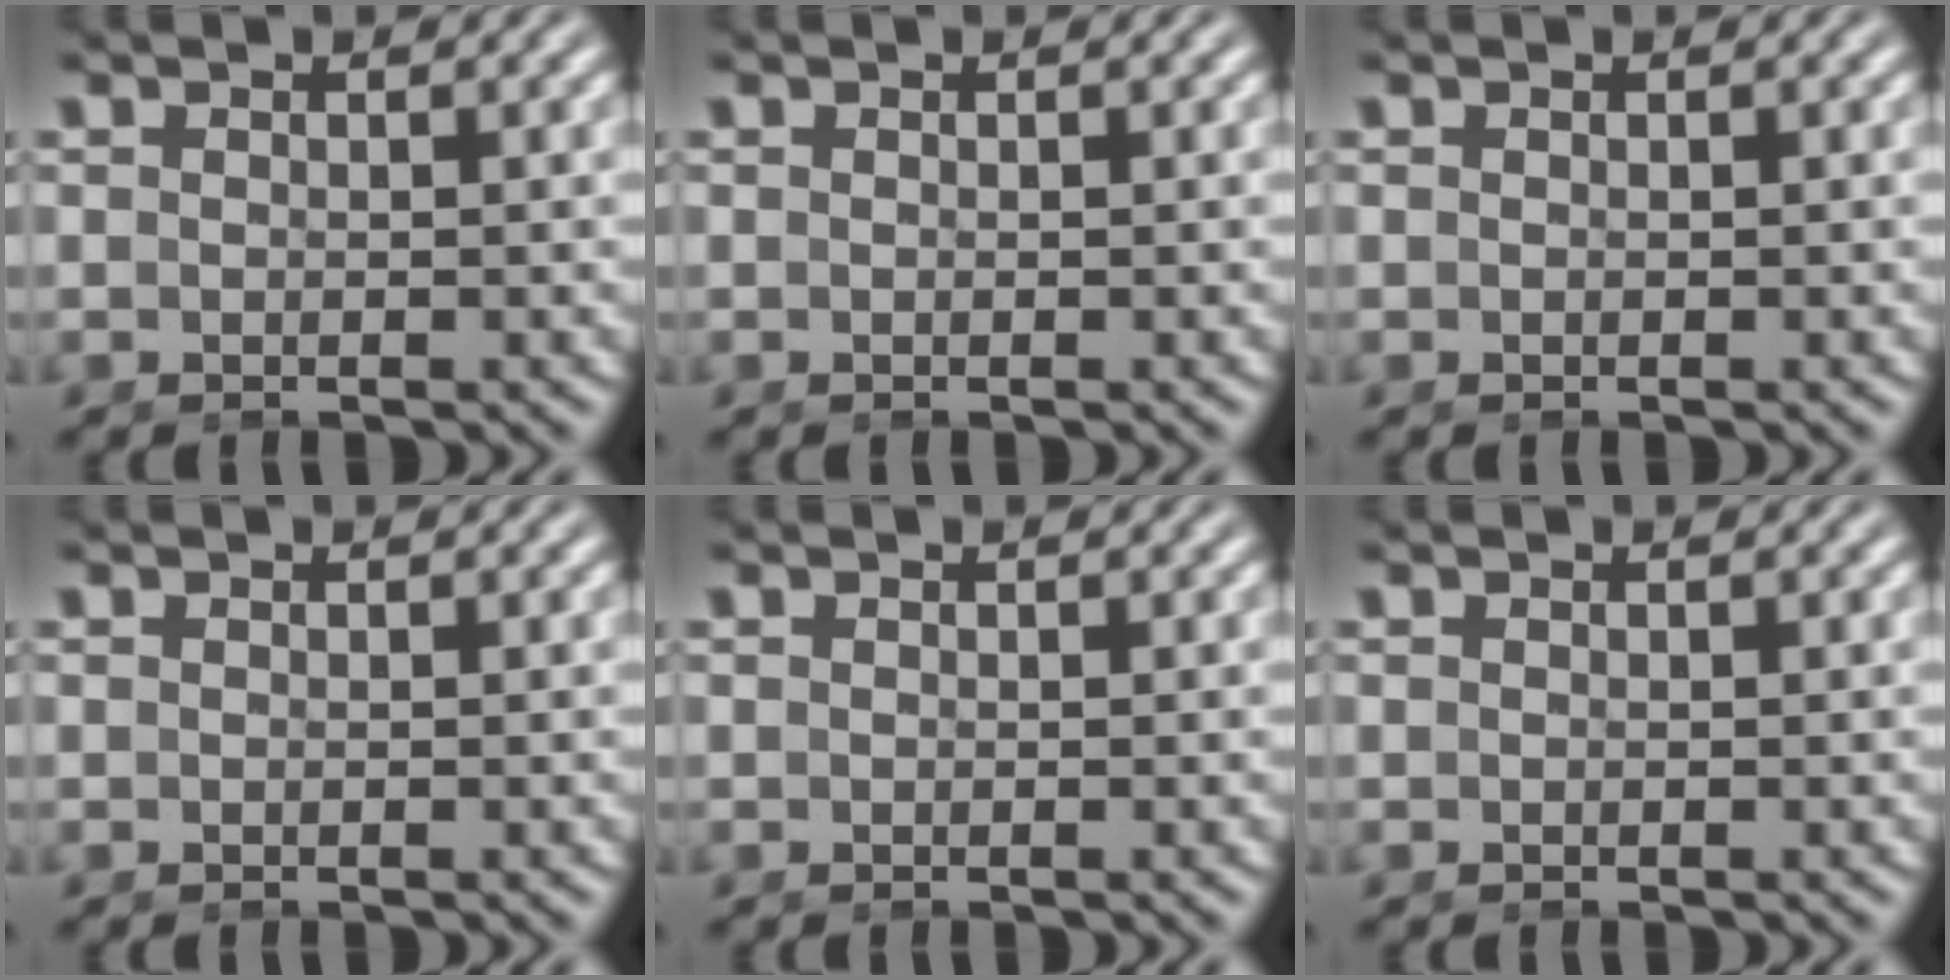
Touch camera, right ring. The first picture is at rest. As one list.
[{"total": 0.0}, {"total": 0.0}, {"total": 0.0}, {"total": 0.0}, {"total": 0.0}]